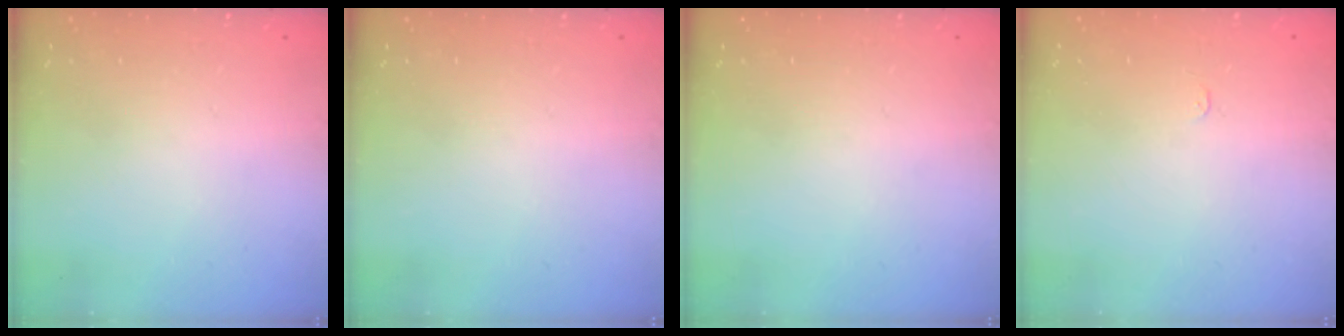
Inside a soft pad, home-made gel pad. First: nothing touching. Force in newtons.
{"total": 0.0}
{"total": 0.0}
{"total": 2.4, "press": 2.4, "slide": 0.3}